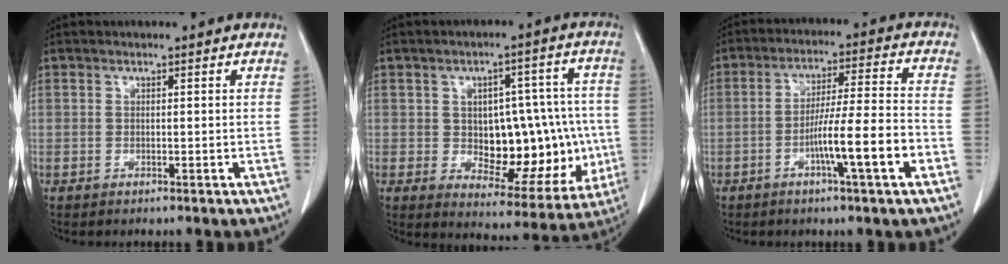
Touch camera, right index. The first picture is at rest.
{"total": 16.9, "force": [-1.4, 8.5, 14.6], "torque": [-0.185, 0.030, 0.004]}
{"total": 10.9, "force": [-4.1, -0.1, 10.1], "torque": [-0.170, 0.003, -0.069]}